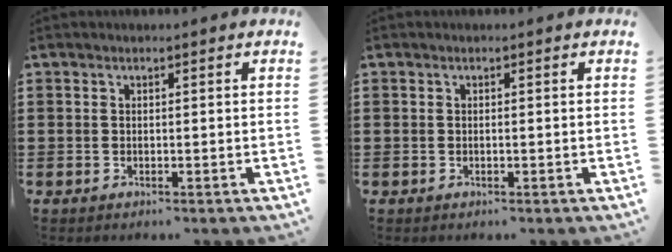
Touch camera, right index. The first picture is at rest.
{"total": 0.0}